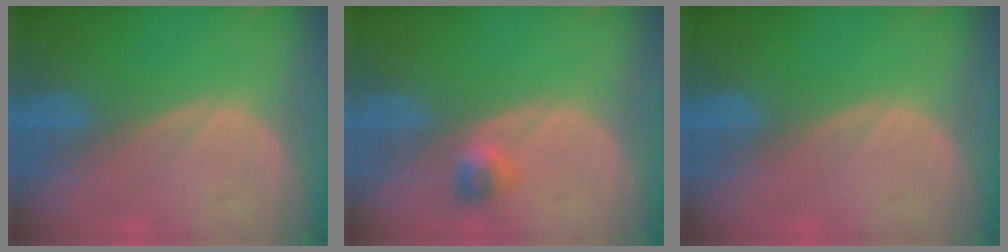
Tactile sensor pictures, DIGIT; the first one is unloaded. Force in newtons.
{"total": 2.4, "press": 2.0, "slide": 1.2}
{"total": 0.0}